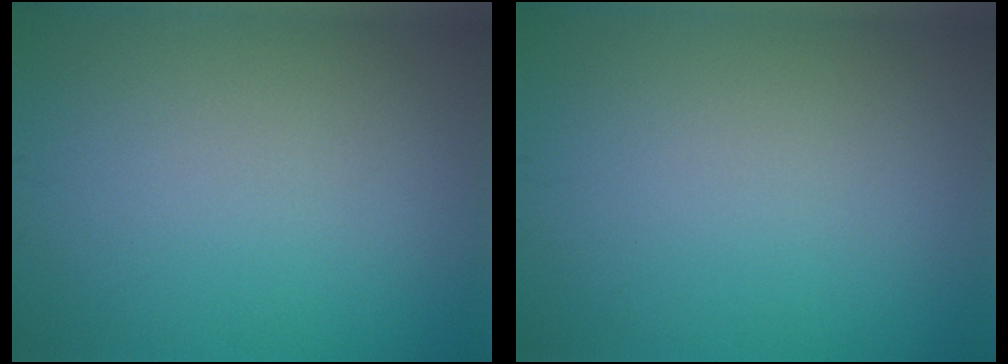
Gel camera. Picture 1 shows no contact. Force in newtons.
{"total": 0.0}